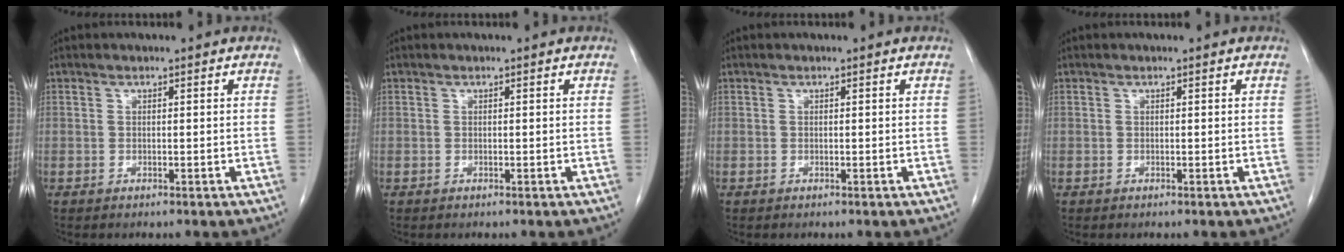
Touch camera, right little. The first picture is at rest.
{"total": 0.0}
{"total": 0.0}
{"total": 0.0}